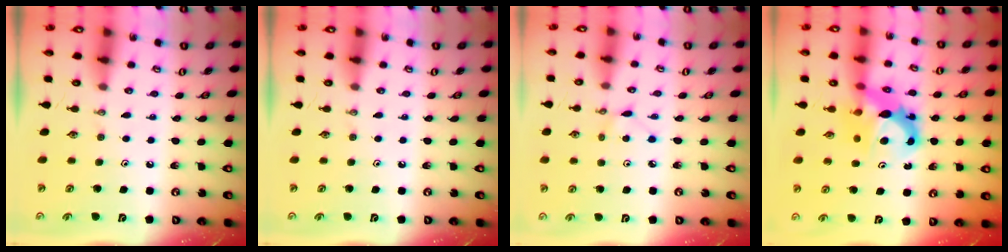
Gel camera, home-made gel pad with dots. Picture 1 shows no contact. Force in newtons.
{"total": 0.0}
{"total": 2.1, "press": 2.1, "slide": 0.3}
{"total": 8.2, "press": 8.2, "slide": 0.5}